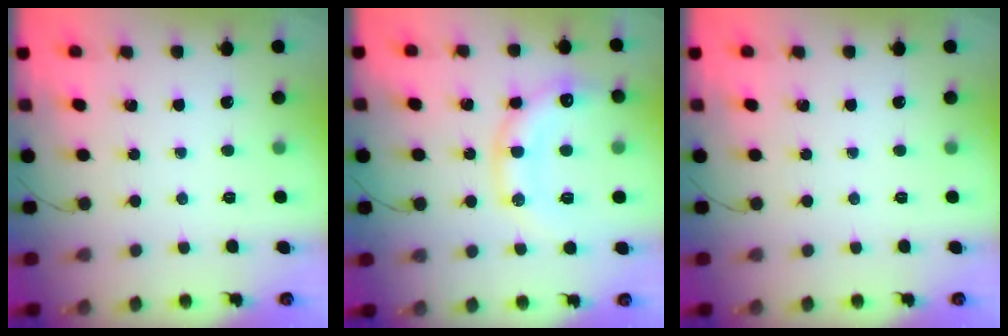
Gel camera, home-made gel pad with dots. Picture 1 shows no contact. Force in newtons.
{"total": 14.7, "press": 14.6, "slide": 1.5}
{"total": 0.0}